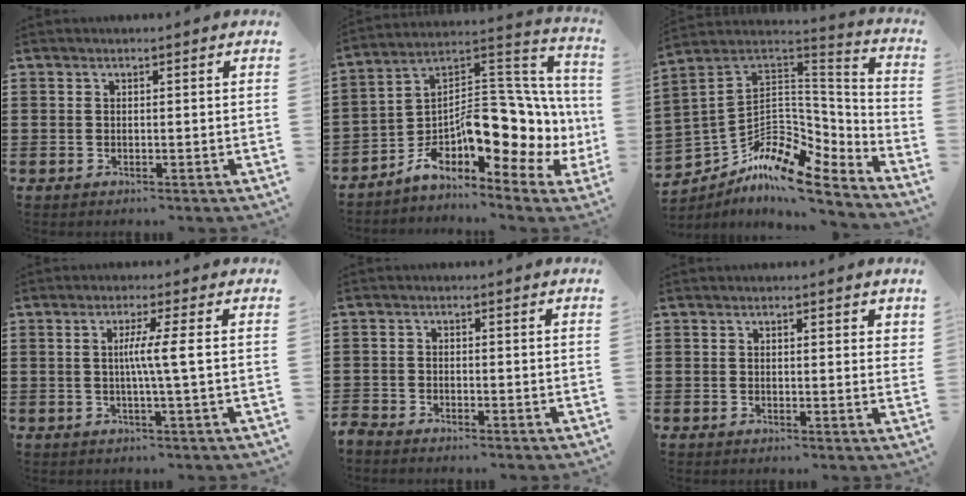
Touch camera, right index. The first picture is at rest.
{"total": 11.1, "force": [-3.0, 5.8, 9.0], "torque": [-0.128, -0.038, -0.056]}
{"total": 9.2, "force": [-5.5, 5.1, 5.3], "torque": [-0.125, -0.010, -0.108]}
{"total": 4.5, "force": [0.2, -0.6, 4.5], "torque": [-0.084, -0.007, -0.003]}
{"total": 1.8, "force": [-1.8, 0.1, -0.1], "torque": [-0.003, 0.003, -0.040]}
{"total": 1.0, "force": [0.5, 0.3, 0.8], "torque": [-0.016, 0.004, 0.009]}